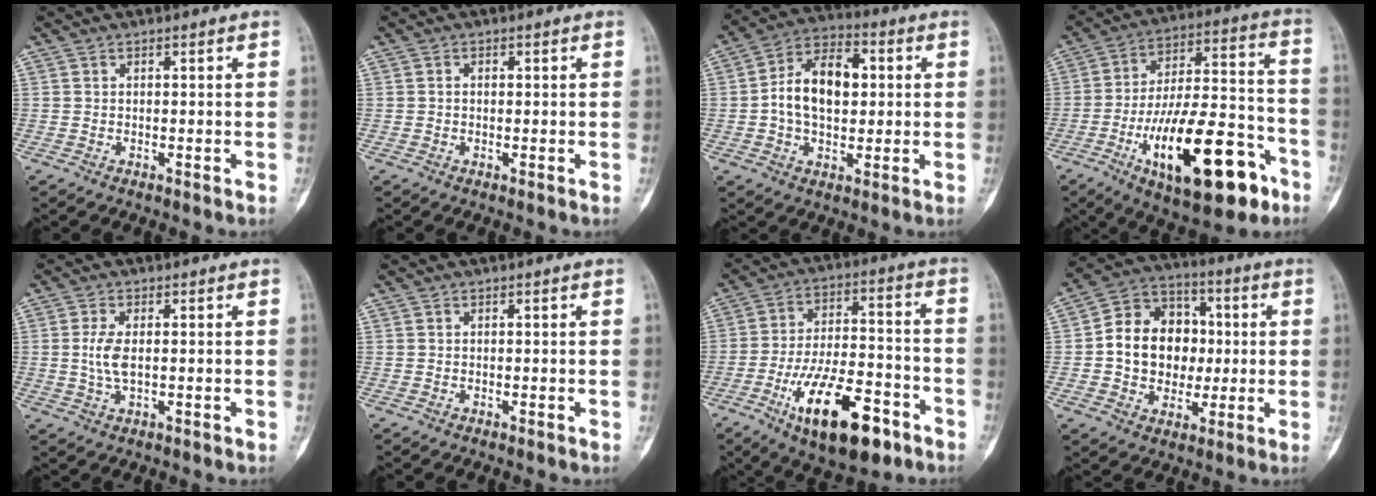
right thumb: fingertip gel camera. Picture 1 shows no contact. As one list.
[{"total": 0.6, "force": [0.0, 0.5, 0.4], "torque": [-0.007, 0.001, -0.001]}, {"total": 13.4, "force": [0.9, 8.4, 10.3], "torque": [-0.159, 0.024, 0.008]}, {"total": 25.0, "force": [-11.1, 9.6, 20.3], "torque": [-0.325, 0.058, -0.166]}, {"total": 4.5, "force": [0.2, 2.0, 4.0], "torque": [-0.093, -0.003, 0.007]}, {"total": 0.0}, {"total": 19.5, "force": [-9.7, 8.2, 14.9], "torque": [-0.236, 0.053, -0.150]}, {"total": 15.4, "force": [0.2, 12.4, 9.0], "torque": [-0.099, 0.029, 0.002]}]